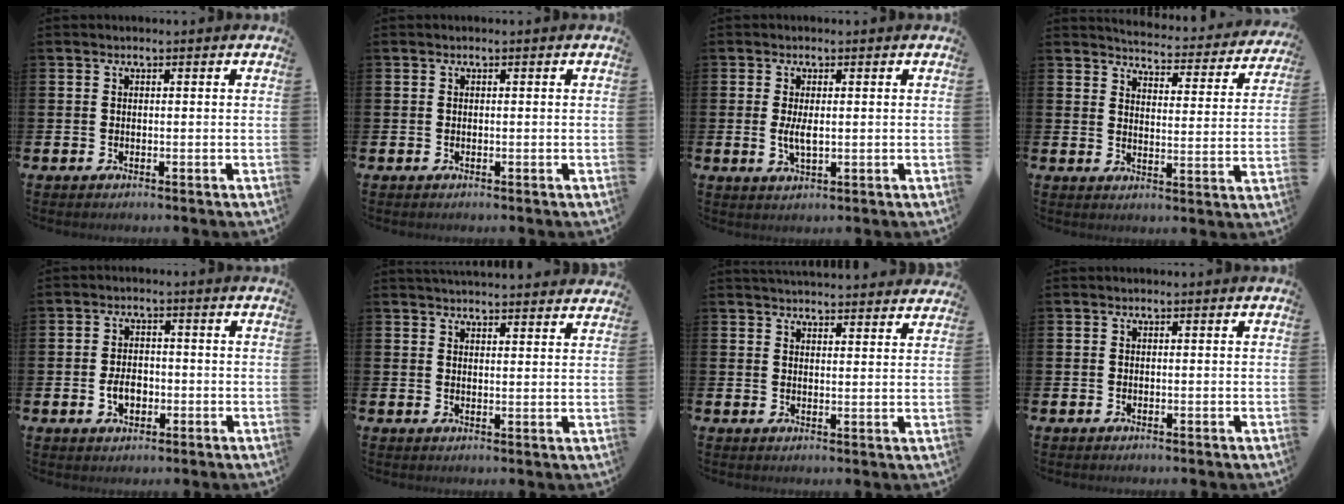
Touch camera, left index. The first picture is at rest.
{"total": 0.0}
{"total": 2.7, "force": [0.2, 1.0, 2.5], "torque": [-0.040, -0.002, 0.000]}
{"total": 4.6, "force": [4.5, 0.3, 0.4], "torque": [-0.027, -0.040, 0.075]}
{"total": 3.2, "force": [-0.9, 2.2, 2.1], "torque": [-0.025, -0.004, -0.022]}
{"total": 3.6, "force": [3.6, 0.1, 0.1], "torque": [-0.006, -0.020, 0.066]}
{"total": 3.9, "force": [3.9, 0.2, 0.0], "torque": [-0.005, -0.023, 0.071]}
{"total": 0.0}